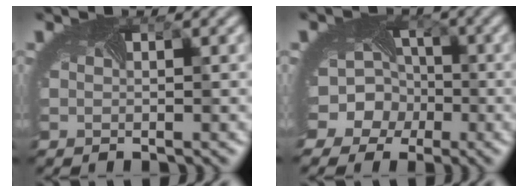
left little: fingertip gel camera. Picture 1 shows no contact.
{"total": 11.3, "force": [-3.2, 10.0, 4.1], "torque": [-0.086, -0.004, -0.082]}